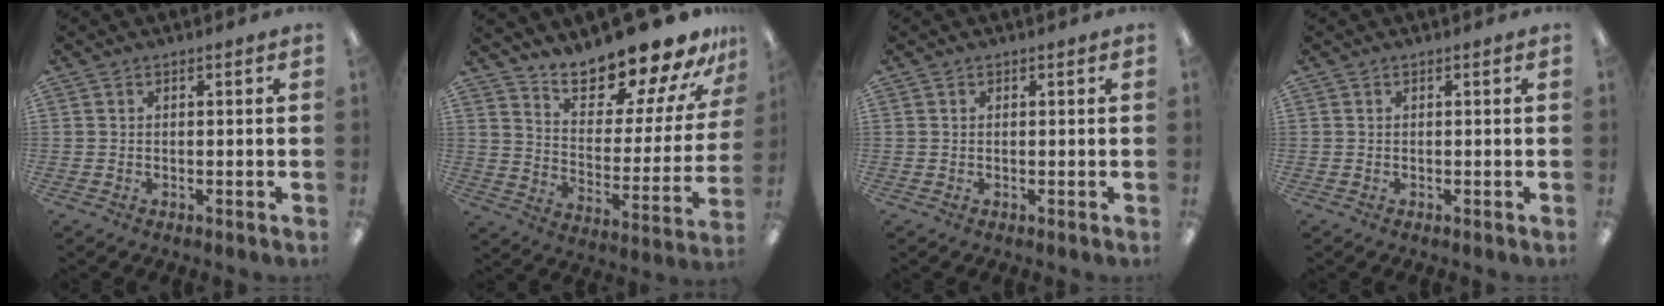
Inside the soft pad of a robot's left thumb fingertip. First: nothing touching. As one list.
[{"total": 18.2, "force": [16.6, 3.9, 6.2], "torque": [-0.095, -0.137, 0.281]}, {"total": 0.0}, {"total": 0.0}]